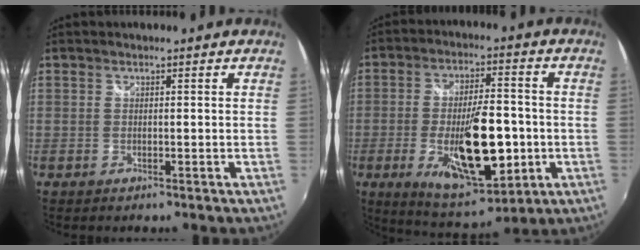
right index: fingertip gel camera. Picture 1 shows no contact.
{"total": 18.2, "force": [-4.4, 6.9, 16.3], "torque": [-0.289, -0.020, -0.053]}